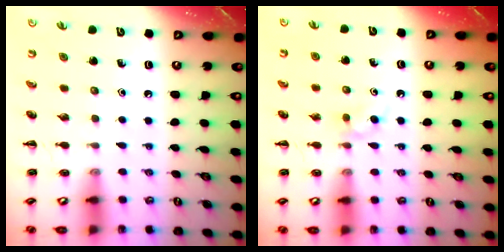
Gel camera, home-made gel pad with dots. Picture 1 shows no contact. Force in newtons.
{"total": 4.5, "press": 4.1, "slide": 1.8}